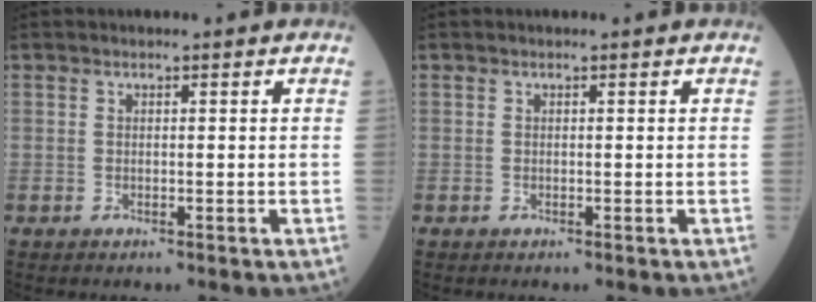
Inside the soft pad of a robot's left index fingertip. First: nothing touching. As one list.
[{"total": 0.0}]